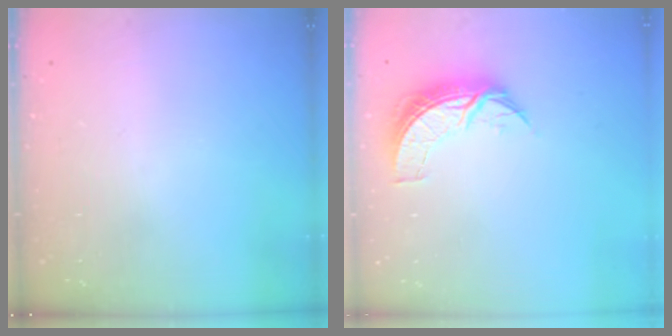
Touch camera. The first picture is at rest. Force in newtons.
{"total": 8.0, "press": 8.0, "slide": 0.3}